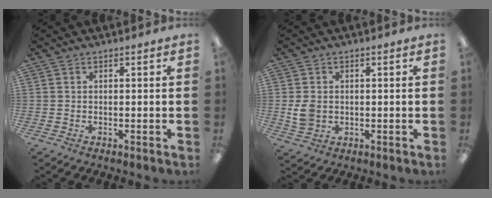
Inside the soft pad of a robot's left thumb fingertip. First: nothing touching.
{"total": 4.9, "force": [-0.1, 4.0, 2.8], "torque": [-0.042, 0.001, -0.002]}